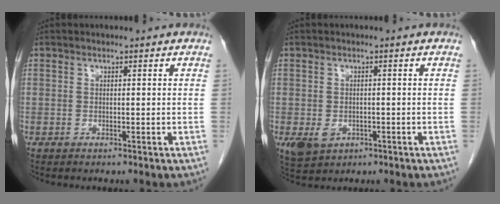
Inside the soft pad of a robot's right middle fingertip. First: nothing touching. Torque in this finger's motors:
{"motor_torque": [0.52, -0.63, 0.09, 0.04]}